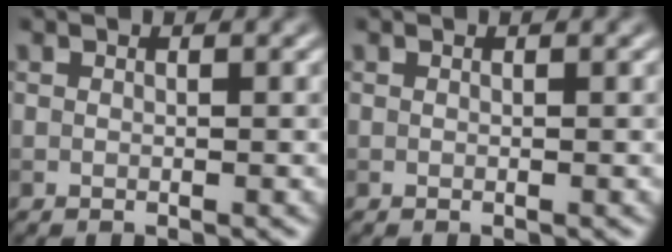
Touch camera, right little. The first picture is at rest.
{"total": 0.0}